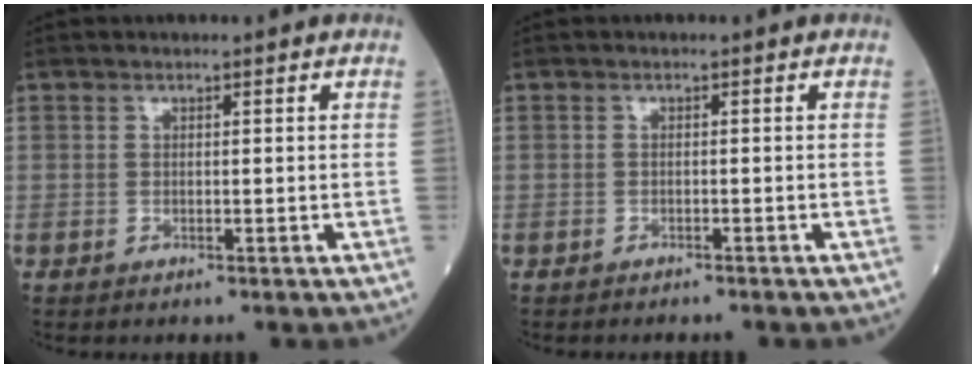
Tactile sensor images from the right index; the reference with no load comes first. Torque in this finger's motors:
{"motor_torque": [-0.06, 0.04, -0.14, -0.02]}